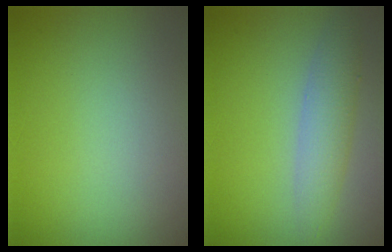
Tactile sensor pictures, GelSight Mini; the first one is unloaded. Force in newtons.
{"total": 2.9, "press": 2.9, "slide": 0.1}